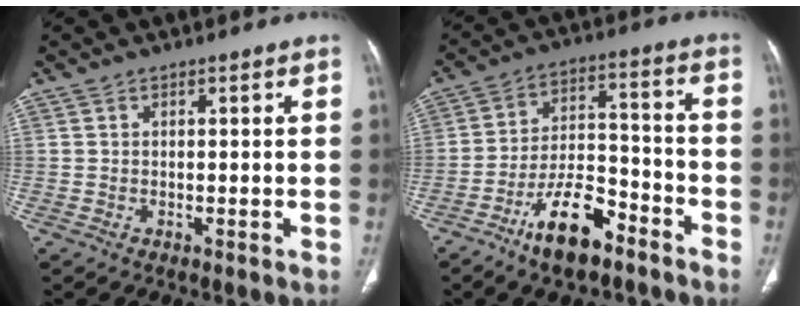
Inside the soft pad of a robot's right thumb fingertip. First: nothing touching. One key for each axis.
{"total": 12.6, "fx": -8.3, "fy": 5.1, "fz": 7.9, "tx": -0.129, "ty": 0.063, "tz": -0.149}